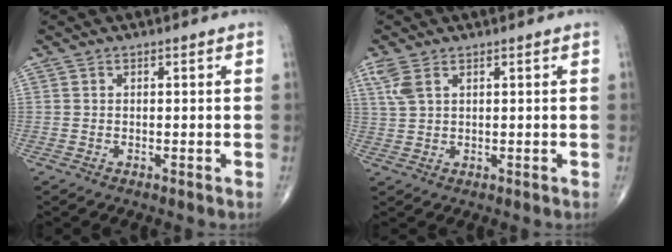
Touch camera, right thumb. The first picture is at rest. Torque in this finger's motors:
{"motor_torque": [-0.58, 0.67, 0.53, 0.45, 0.04]}